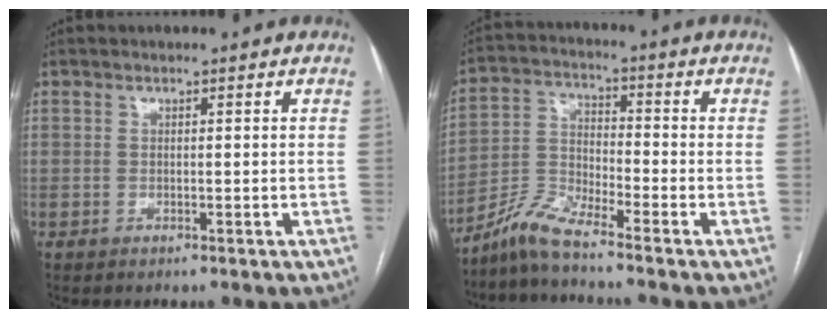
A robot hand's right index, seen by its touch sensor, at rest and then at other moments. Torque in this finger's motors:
{"motor_torque": [0.24, -0.51, 0.00, -0.01]}